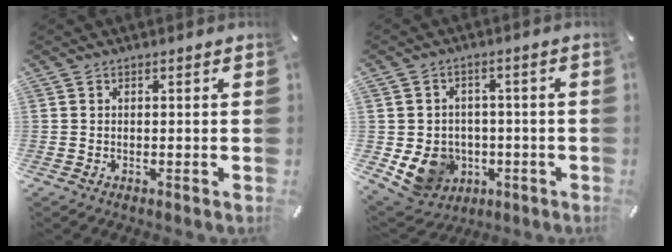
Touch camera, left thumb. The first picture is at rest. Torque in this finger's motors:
{"motor_torque": [1.06, 1.92, 0.27, -0.13, 0.10]}